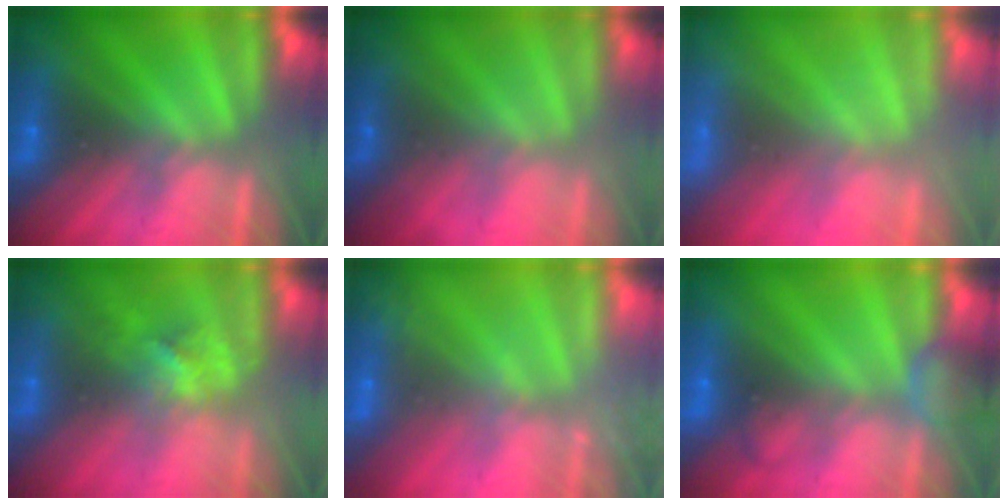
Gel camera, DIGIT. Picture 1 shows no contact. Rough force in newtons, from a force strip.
{"total": 1.1}
{"total": 6.9}
{"total": 2.9}
{"total": 2.4}
{"total": 2.6}